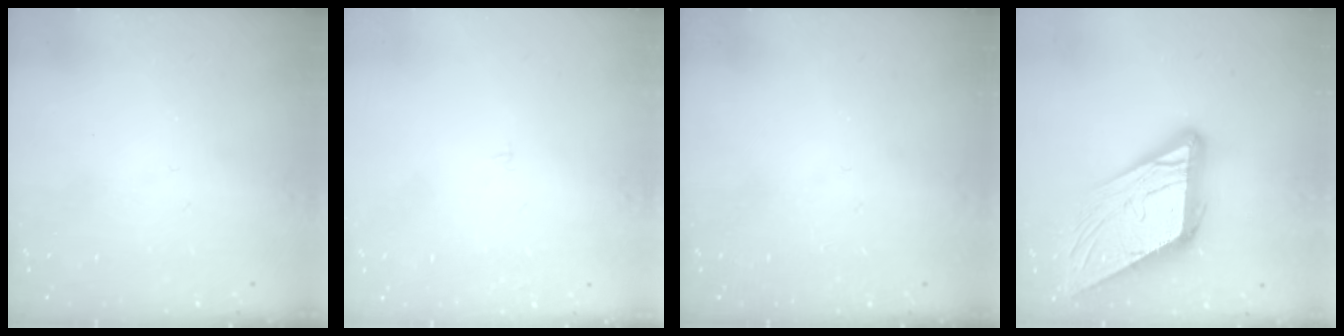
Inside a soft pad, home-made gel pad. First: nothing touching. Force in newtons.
{"total": 1.2, "press": 1.2, "slide": 0.1}
{"total": 0.0}
{"total": 18.0, "press": 17.8, "slide": 2.4}